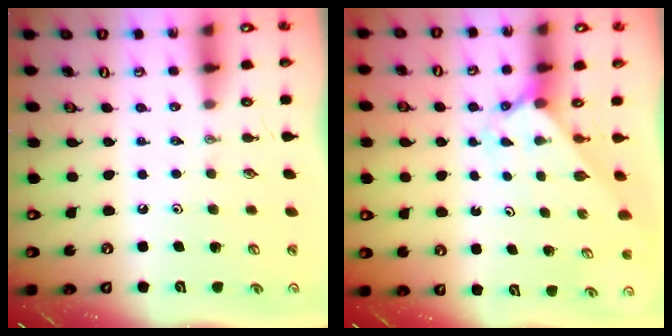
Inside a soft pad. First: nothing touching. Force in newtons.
{"total": 2.0, "press": 2.0, "slide": 0.2}